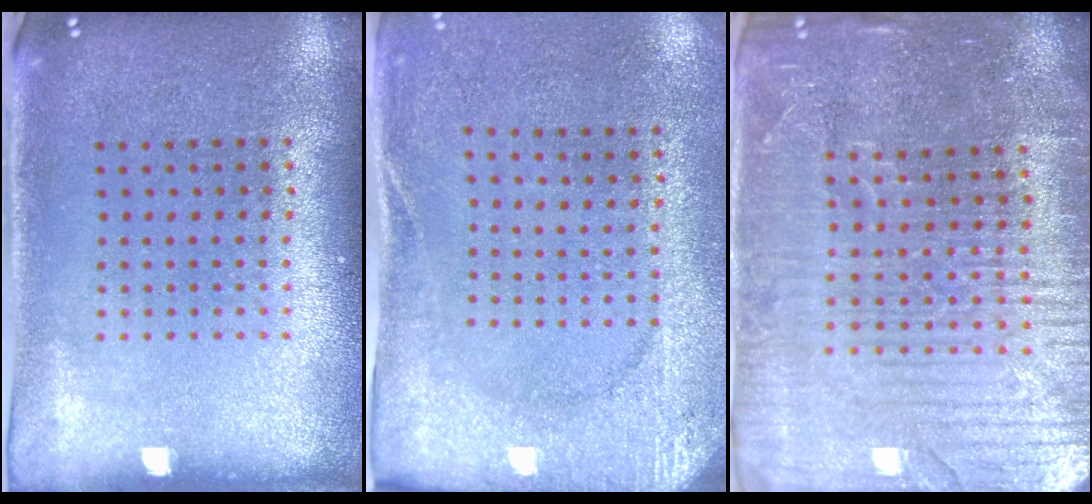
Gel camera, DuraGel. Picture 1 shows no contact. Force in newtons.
{"total": 2.7, "press": 2.3, "slide": 1.3}
{"total": 5.0, "press": 4.7, "slide": 1.9}